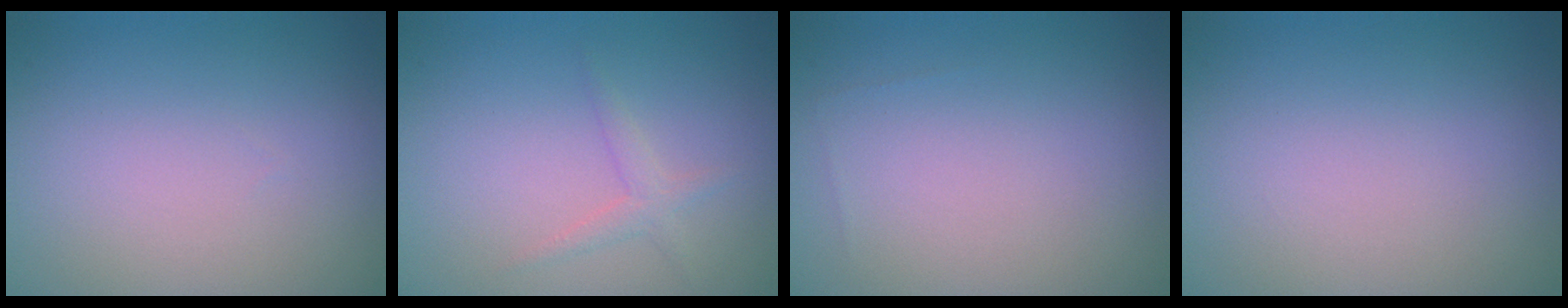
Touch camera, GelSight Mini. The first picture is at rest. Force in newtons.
{"total": 1.2, "press": 1.2, "slide": 0.0}
{"total": 0.0}
{"total": 0.0}